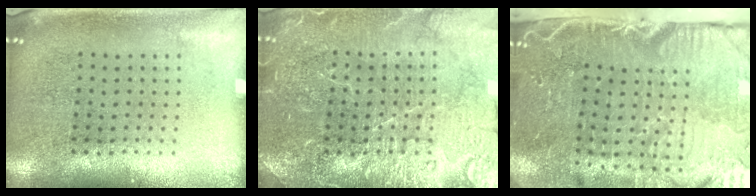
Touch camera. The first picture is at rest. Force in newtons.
{"total": 4.7, "press": 4.7, "slide": 0.7}
{"total": 5.3, "press": 4.2, "slide": 3.2}